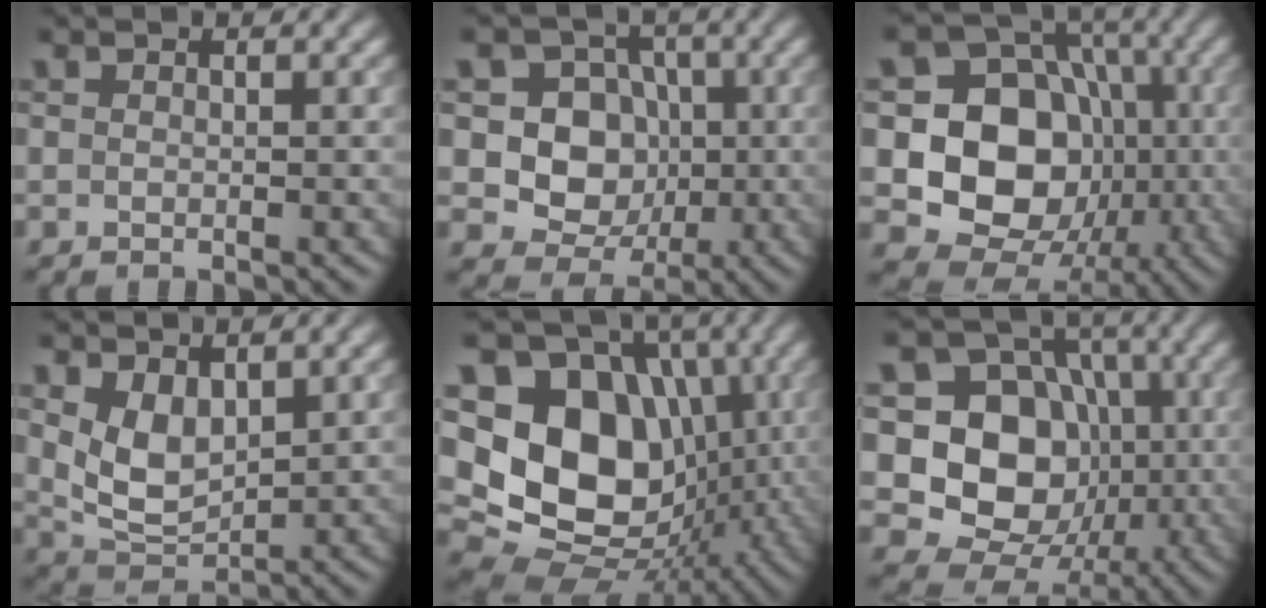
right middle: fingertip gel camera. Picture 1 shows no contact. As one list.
[{"total": 8.1, "force": [0.3, 7.3, 3.5], "torque": [-0.053, 0.019, -0.017]}, {"total": 12.5, "force": [-1.8, 10.5, 6.5], "torque": [-0.107, -0.010, -0.054]}, {"total": 4.2, "force": [1.4, 2.5, 3.0], "torque": [-0.069, -0.007, 0.035]}, {"total": 14.5, "force": [0.5, 11.2, 9.2], "torque": [-0.163, -0.008, 0.003]}, {"total": 11.2, "force": [-1.0, 9.4, 6.0], "torque": [-0.093, -0.008, -0.043]}]